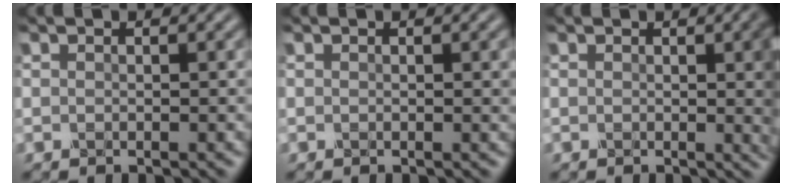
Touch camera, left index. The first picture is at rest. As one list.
[{"total": 0.7, "force": [0.1, 0.1, 0.7], "torque": [-0.006, 0.000, 0.001]}, {"total": 4.8, "force": [0.4, 1.4, 4.6], "torque": [-0.037, 0.001, 0.005]}]